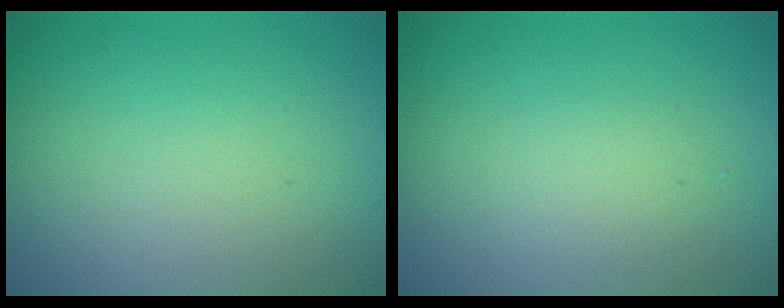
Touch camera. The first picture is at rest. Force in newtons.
{"total": 1.5, "press": 1.5, "slide": 0.1}